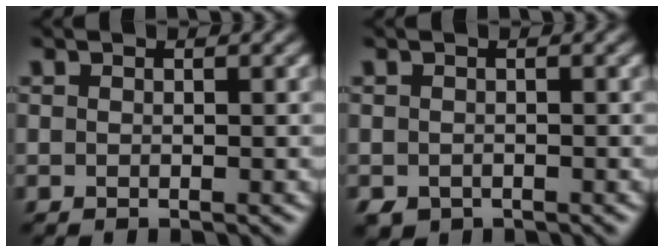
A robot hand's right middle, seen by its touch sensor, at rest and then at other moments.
{"total": 1.1, "force": [-0.7, 0.8, 0.3], "torque": [-0.005, -0.008, -0.014]}